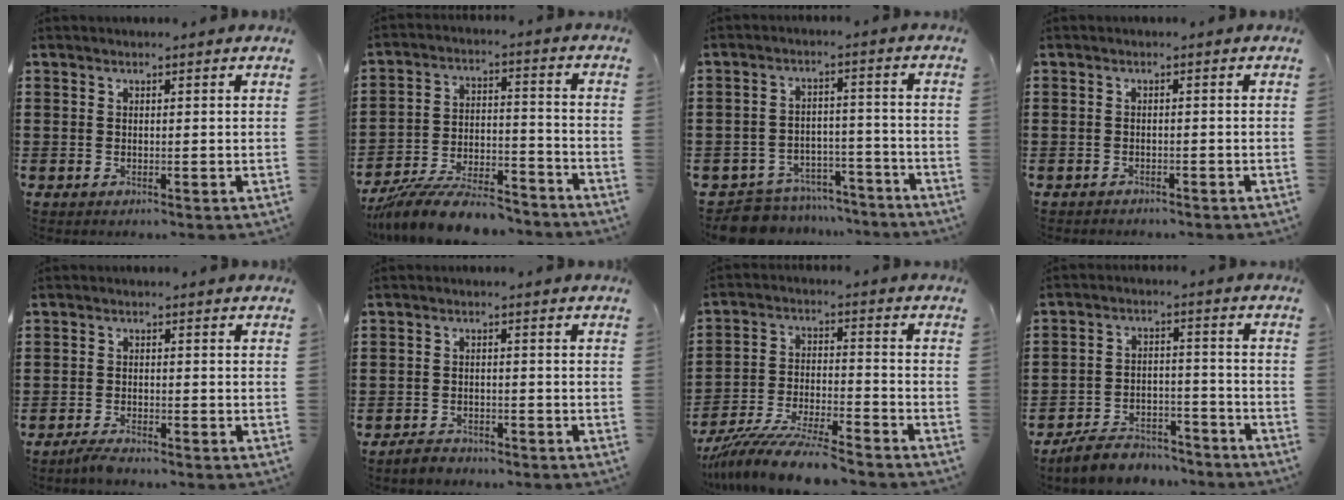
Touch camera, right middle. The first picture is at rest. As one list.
[{"total": 10.7, "force": [-9.6, 1.8, 4.4], "torque": [-0.075, 0.028, -0.182]}, {"total": 7.3, "force": [-7.1, 1.7, 0.7], "torque": [-0.019, 0.022, -0.142]}, {"total": 1.1, "force": [-1.0, 0.3, -0.1], "torque": [0.000, 0.004, -0.024]}, {"total": 2.0, "force": [-1.8, 0.1, 0.8], "torque": [-0.023, -0.002, -0.037]}, {"total": 2.4, "force": [-2.2, 0.7, 0.0], "torque": [-0.008, 0.004, -0.049]}, {"total": 10.0, "force": [-9.2, 0.5, 3.8], "torque": [-0.076, 0.011, -0.182]}, {"total": 6.1, "force": [-5.8, 1.5, 0.9], "torque": [-0.018, 0.017, -0.116]}]